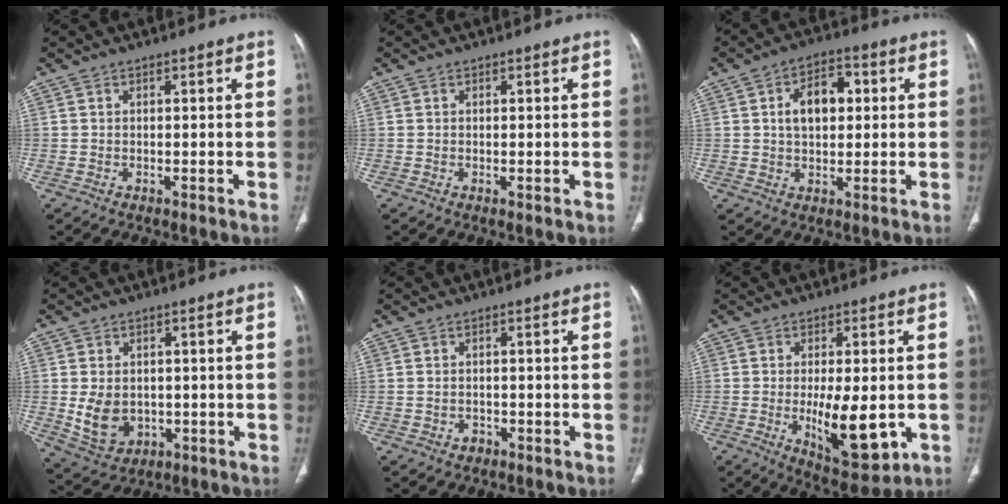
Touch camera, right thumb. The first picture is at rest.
{"total": 0.7, "force": [-0.1, 0.2, 0.7], "torque": [-0.016, -0.005, 0.001]}
{"total": 8.9, "force": [1.7, 5.7, 6.7], "torque": [-0.087, 0.013, 0.024]}
{"total": 7.8, "force": [-0.5, 6.0, 5.0], "torque": [-0.073, -0.004, 0.013]}
{"total": 1.4, "force": [-0.7, 1.1, 0.5], "torque": [-0.007, 0.009, -0.007]}
{"total": 12.7, "force": [-2.4, 5.2, 11.4], "torque": [-0.158, -0.020, -0.021]}